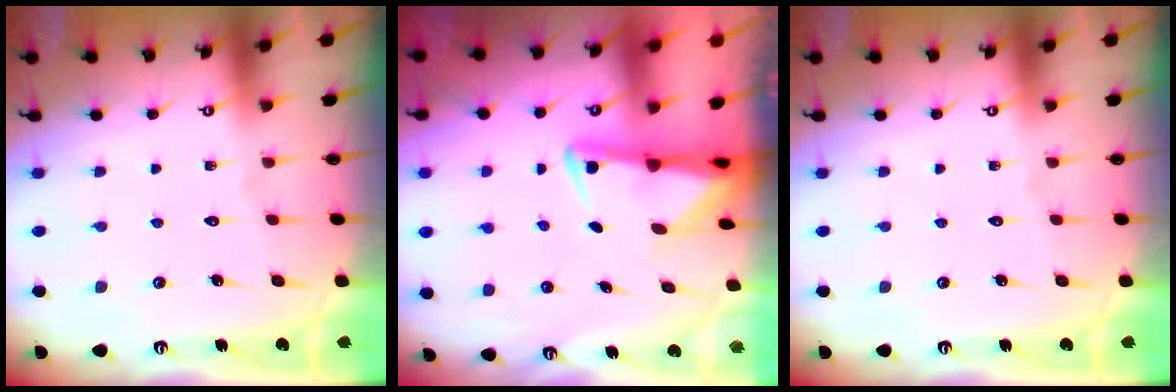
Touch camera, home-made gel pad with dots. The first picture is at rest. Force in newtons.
{"total": 3.3, "press": 3.2, "slide": 0.7}
{"total": 0.0}